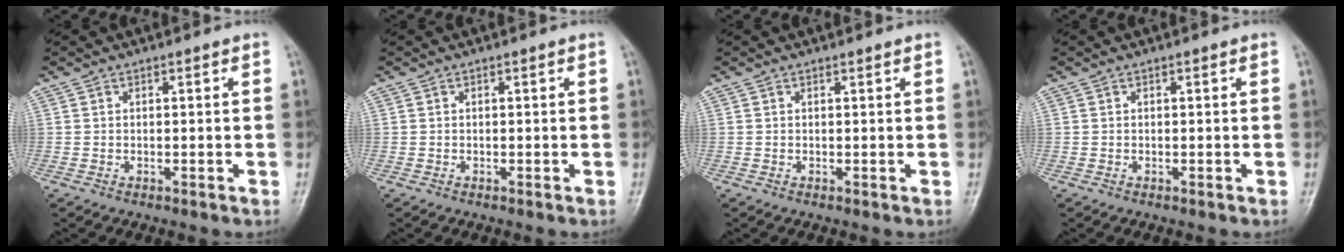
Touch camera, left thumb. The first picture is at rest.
{"total": 0.0}
{"total": 0.0}
{"total": 0.0}